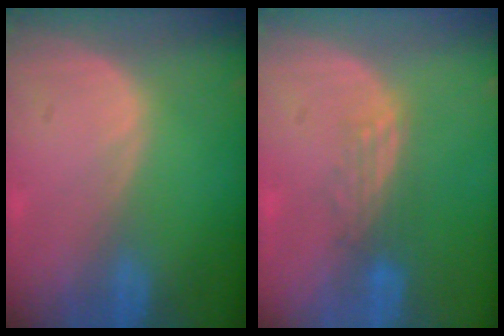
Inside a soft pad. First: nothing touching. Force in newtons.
{"total": 2.8, "press": 2.6, "slide": 1.2}